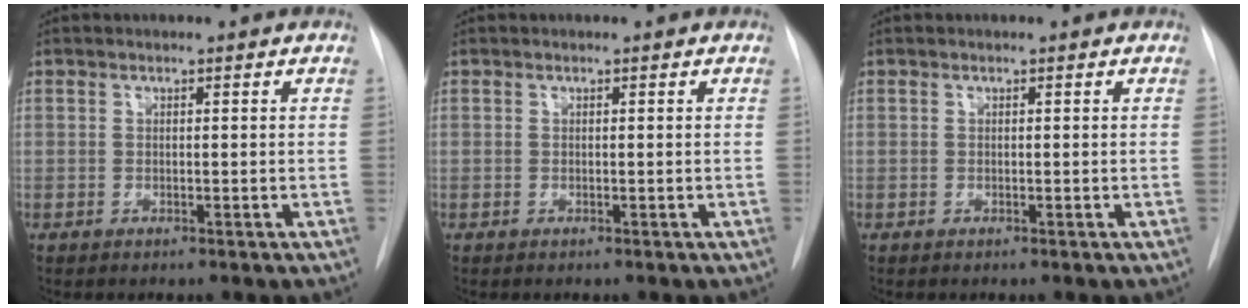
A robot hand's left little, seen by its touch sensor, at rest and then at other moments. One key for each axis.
{"total": 0.0}
{"total": 0.0}